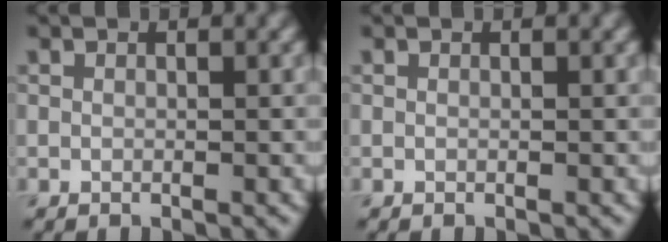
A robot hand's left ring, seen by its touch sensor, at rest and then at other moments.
{"total": 0.0}